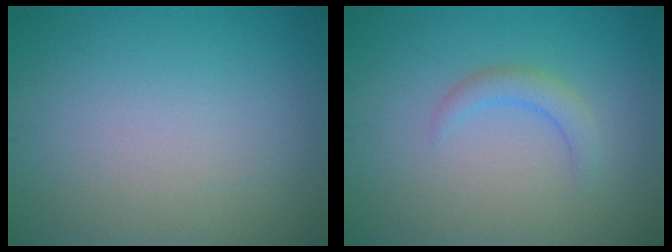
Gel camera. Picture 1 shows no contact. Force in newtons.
{"total": 1.9, "press": 1.9, "slide": 0.3}